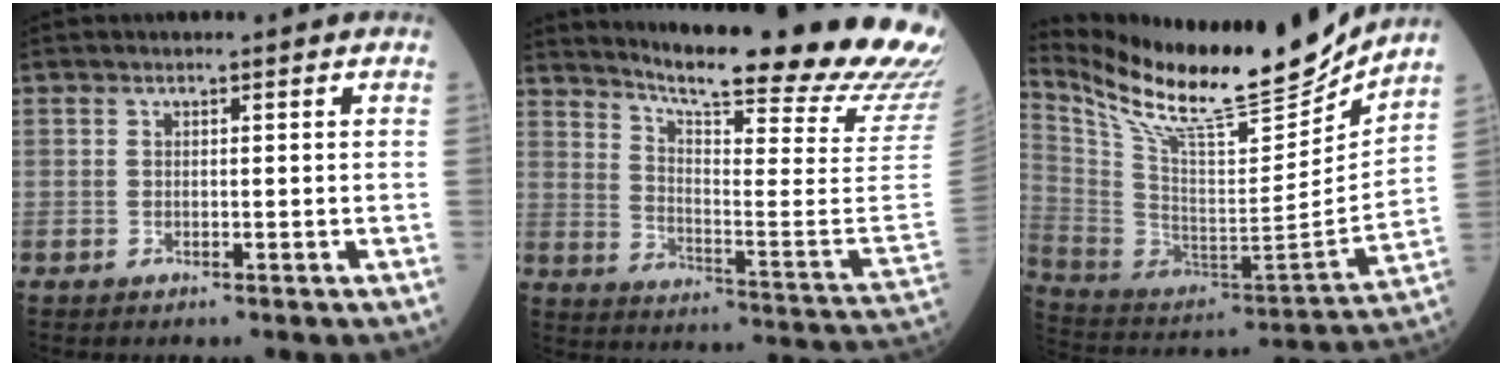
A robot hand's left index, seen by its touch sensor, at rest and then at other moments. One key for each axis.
{"total": 29.5, "fx": 25.4, "fy": 0.8, "fz": 15.0, "tx": -0.228, "ty": -0.113, "tz": 0.324}
{"total": 22.7, "fx": 20.1, "fy": 2.1, "fz": 10.3, "tx": -0.208, "ty": -0.052, "tz": 0.340}